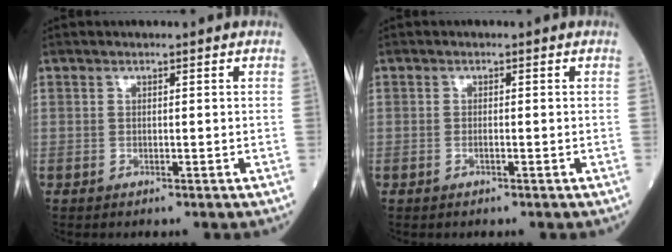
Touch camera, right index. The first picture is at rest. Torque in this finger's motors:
{"motor_torque": [-0.15, 0.04, -0.04, 0.00]}